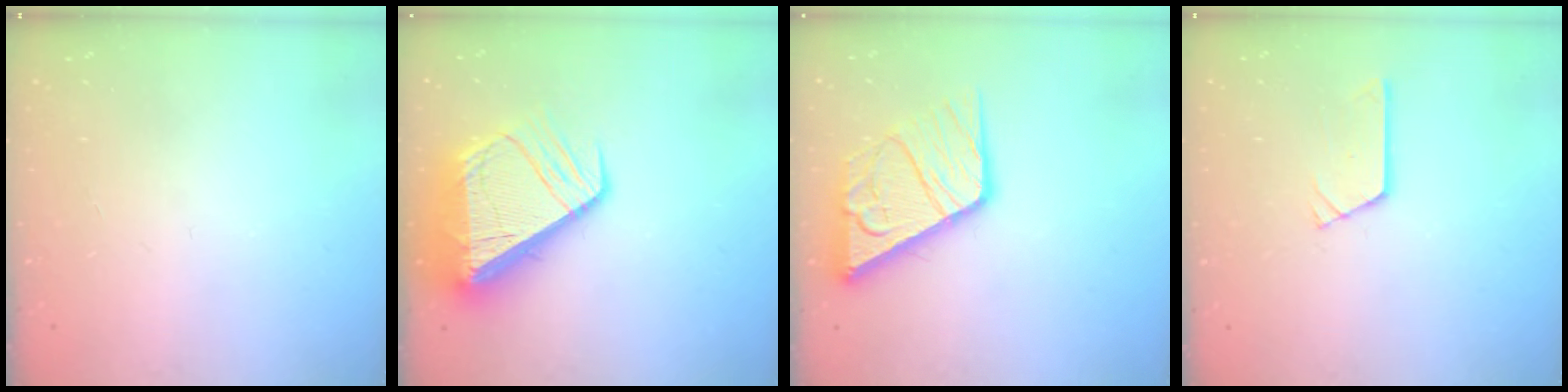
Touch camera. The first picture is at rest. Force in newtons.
{"total": 15.2, "press": 15.1, "slide": 1.8}
{"total": 14.2, "press": 14.1, "slide": 1.7}
{"total": 2.4, "press": 2.4, "slide": 0.1}